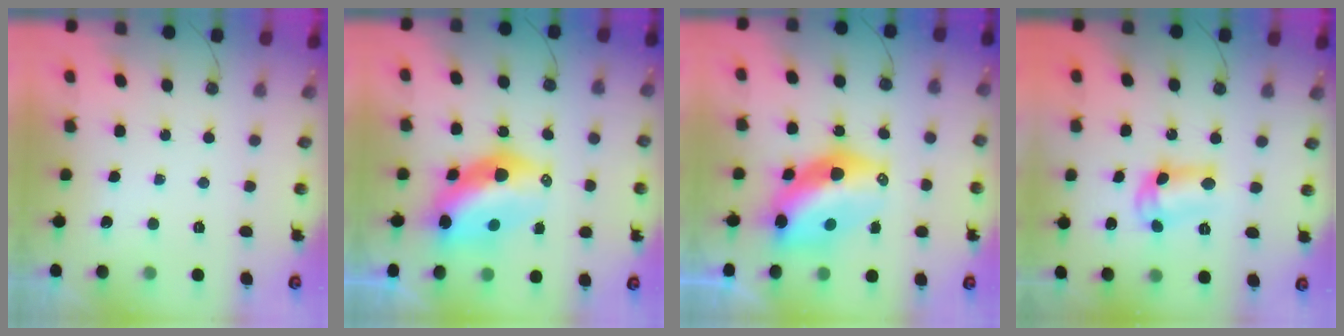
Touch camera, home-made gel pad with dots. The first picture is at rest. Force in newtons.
{"total": 12.8, "press": 12.8, "slide": 1.4}
{"total": 12.3, "press": 12.2, "slide": 1.1}
{"total": 10.1, "press": 10.1, "slide": 0.5}